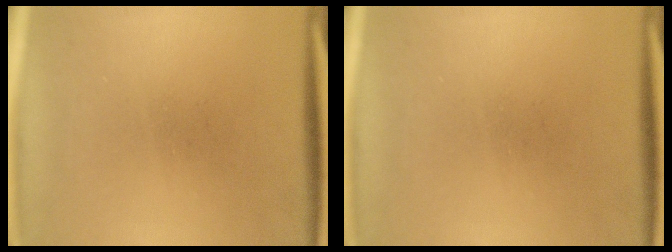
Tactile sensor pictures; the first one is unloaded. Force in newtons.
{"total": 0.0}